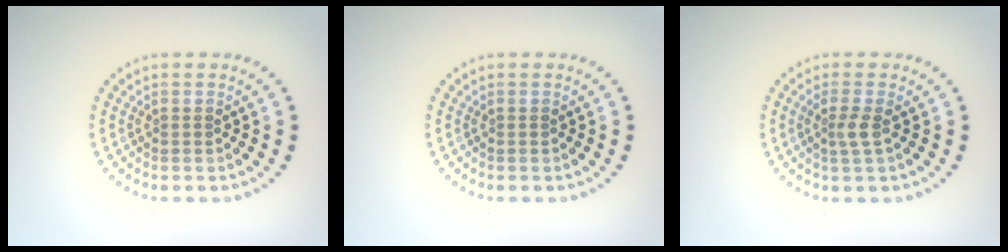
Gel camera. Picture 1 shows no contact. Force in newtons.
{"total": 0.0}
{"total": 1.6, "press": 1.2, "slide": 1.0}